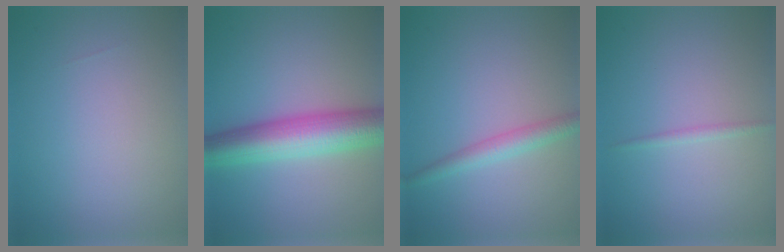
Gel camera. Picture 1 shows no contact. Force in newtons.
{"total": 7.8, "press": 7.8, "slide": 0.1}
{"total": 2.4, "press": 2.4, "slide": 0.1}
{"total": 0.8, "press": 0.8, "slide": 0.1}